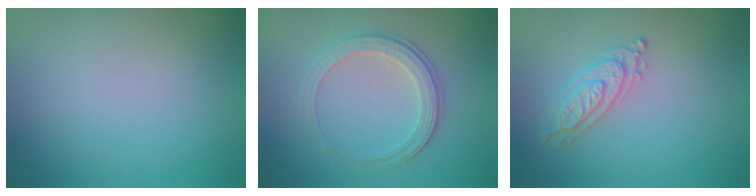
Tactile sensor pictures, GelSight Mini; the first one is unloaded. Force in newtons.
{"total": 3.4, "press": 2.7, "slide": 2.1}
{"total": 2.2, "press": 2.1, "slide": 0.4}